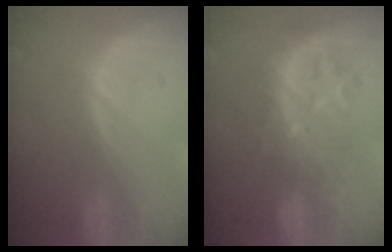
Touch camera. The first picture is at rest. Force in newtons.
{"total": 9.3, "press": 8.1, "slide": 4.6}